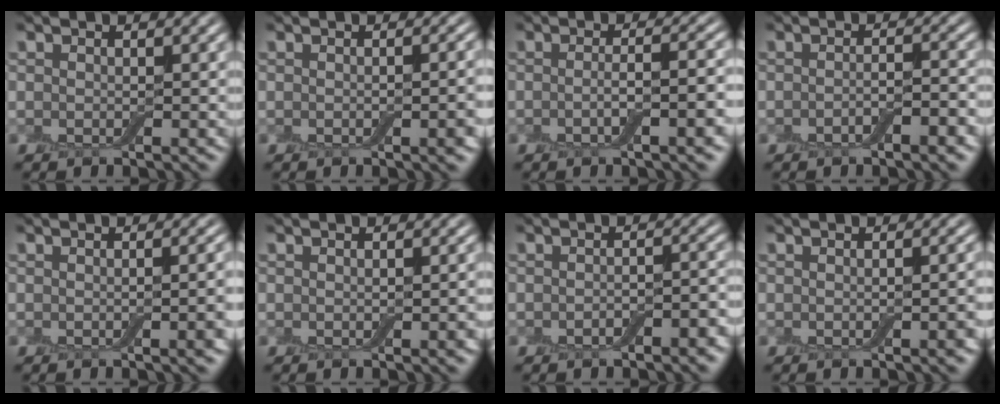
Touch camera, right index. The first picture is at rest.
{"total": 2.8, "force": [-0.5, 0.7, 2.7], "torque": [-0.026, 0.002, -0.004]}
{"total": 4.1, "force": [-0.9, 1.1, 3.8], "torque": [-0.050, 0.006, -0.018]}
{"total": 2.4, "force": [-1.1, 0.6, 2.0], "torque": [-0.030, 0.004, -0.020]}
{"total": 3.7, "force": [-0.5, 1.2, 3.4], "torque": [-0.027, 0.001, -0.004]}
{"total": 1.4, "force": [-0.2, 0.2, 1.4], "torque": [-0.018, -0.003, -0.002]}
{"total": 2.6, "force": [-1.2, 1.1, 2.0], "torque": [-0.031, 0.001, -0.017]}
{"total": 2.5, "force": [-0.4, 0.7, 2.3], "torque": [-0.021, 0.002, -0.003]}